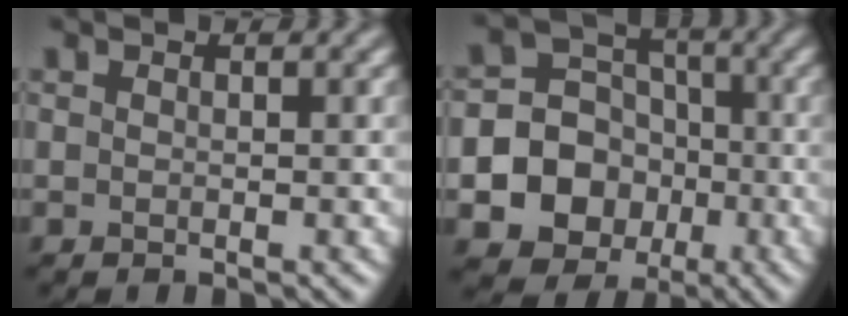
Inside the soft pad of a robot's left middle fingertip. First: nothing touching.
{"total": 12.3, "force": [-3.7, 11.2, 3.6], "torque": [-0.082, -0.022, -0.078]}